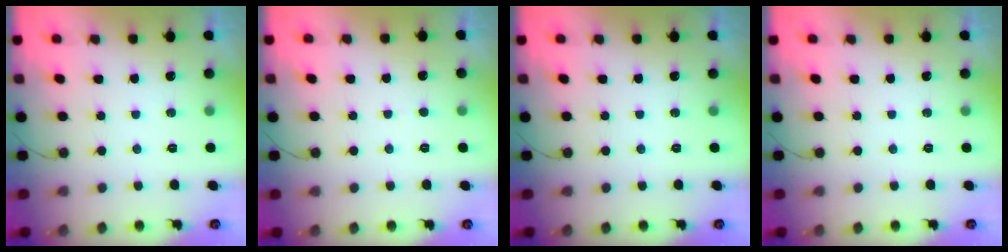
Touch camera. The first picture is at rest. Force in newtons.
{"total": 0.7, "press": 0.7, "slide": 0.1}
{"total": 0.0}
{"total": 0.0}